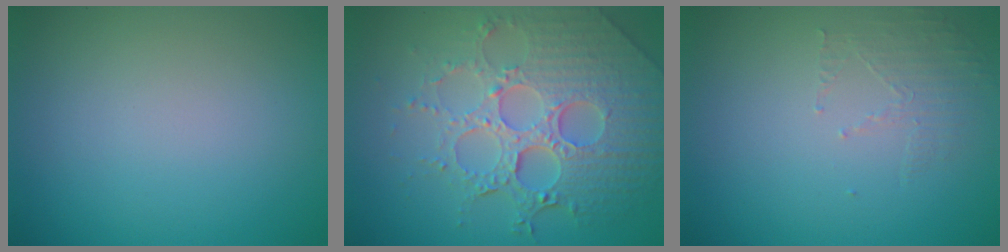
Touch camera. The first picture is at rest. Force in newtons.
{"total": 8.2, "press": 6.0, "slide": 5.6}
{"total": 1.5, "press": 0.5, "slide": 1.4}